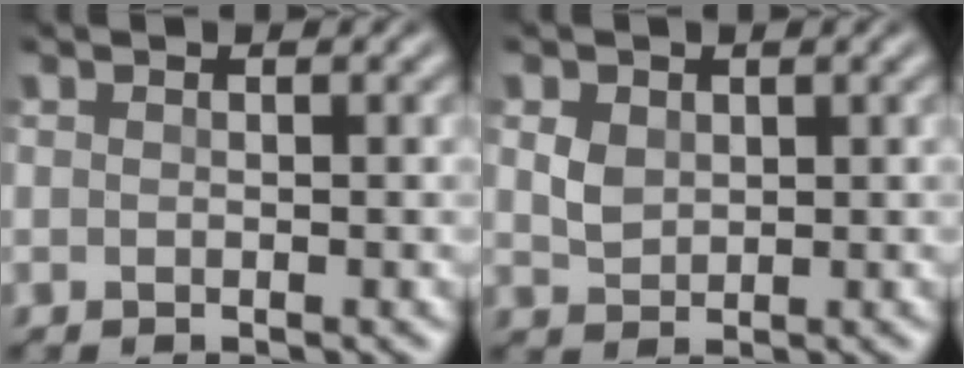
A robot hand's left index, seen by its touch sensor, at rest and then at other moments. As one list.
[{"total": 1.6, "force": [0.4, 1.3, 0.9], "torque": [-0.022, 0.000, 0.008]}]